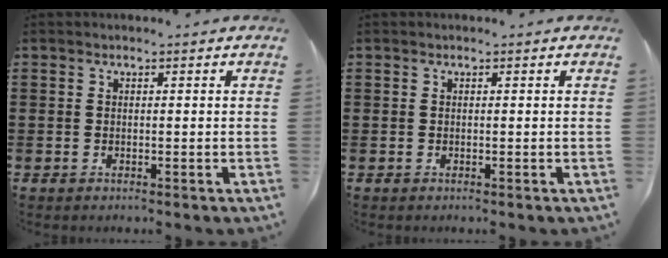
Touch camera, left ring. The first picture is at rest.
{"total": 0.0}